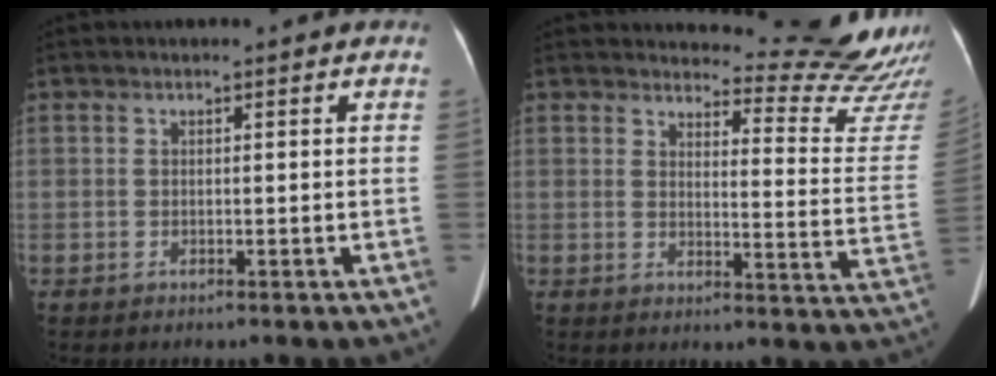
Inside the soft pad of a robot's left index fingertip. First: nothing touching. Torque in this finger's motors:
{"motor_torque": [0.81, -1.04, 0.23, 0.01]}